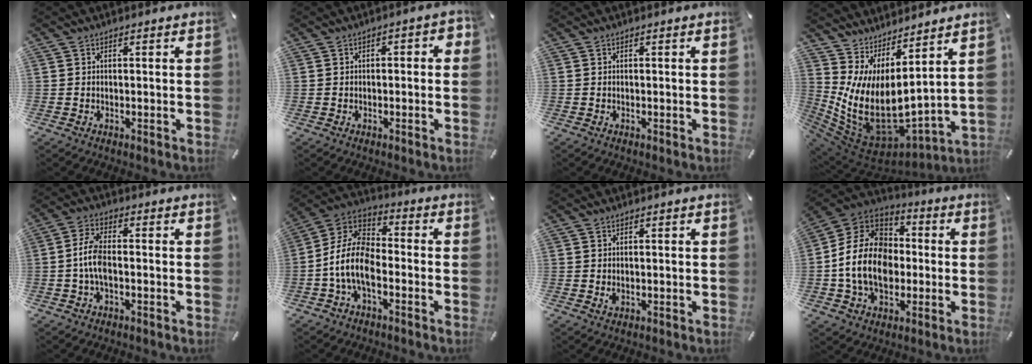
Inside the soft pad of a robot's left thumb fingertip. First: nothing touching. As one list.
[{"total": 2.3, "force": [-1.3, 1.4, 1.2], "torque": [-0.019, 0.010, -0.025]}, {"total": 0.0}, {"total": 12.8, "force": [0.3, 7.2, 10.5], "torque": [-0.252, -0.055, 0.013]}, {"total": 6.3, "force": [-1.2, 2.8, 5.5], "torque": [-0.122, 0.003, -0.025]}, {"total": 11.8, "force": [-5.3, 6.6, 8.2], "torque": [-0.181, 0.013, -0.103]}, {"total": 1.0, "force": [-0.2, 0.8, 0.7], "torque": [-0.013, 0.002, -0.004]}, {"total": 16.1, "force": [-3.4, 12.6, 9.4], "torque": [-0.217, 0.027, -0.064]}]